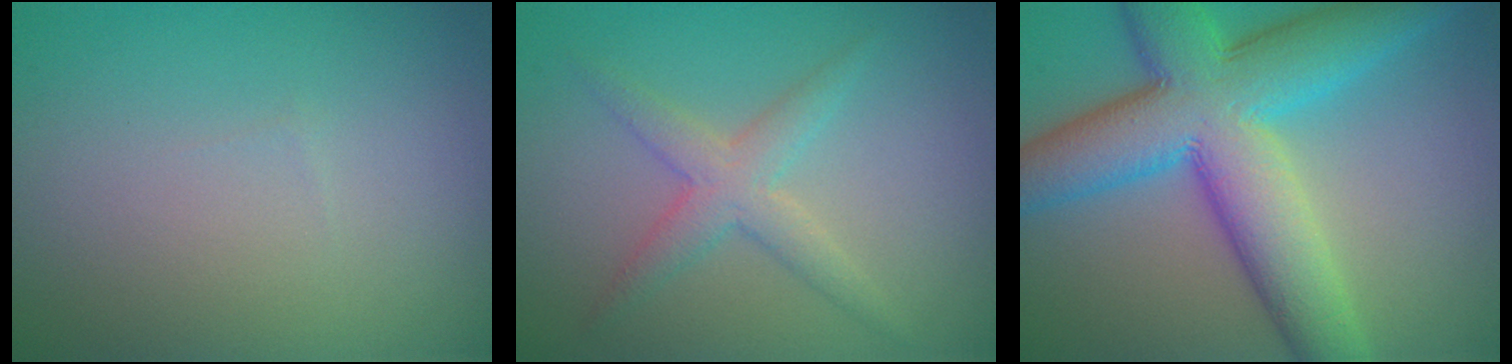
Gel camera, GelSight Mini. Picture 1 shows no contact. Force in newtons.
{"total": 2.9, "press": 2.9, "slide": 0.0}
{"total": 11.5, "press": 11.5, "slide": 0.2}